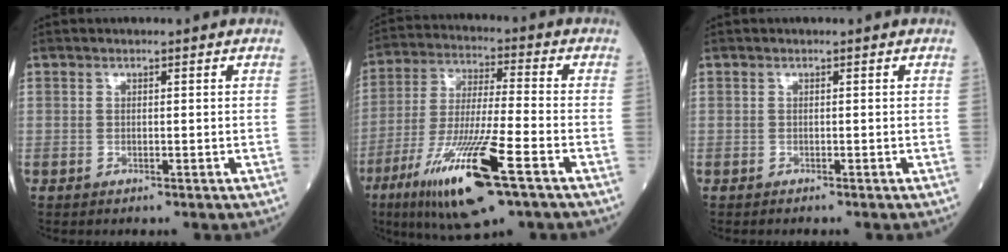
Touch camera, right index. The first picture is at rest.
{"total": 17.7, "force": [-8.7, 1.6, 15.3], "torque": [-0.310, -0.041, -0.153]}
{"total": 0.7, "force": [-0.7, 0.0, 0.2], "torque": [0.002, 0.000, -0.011]}